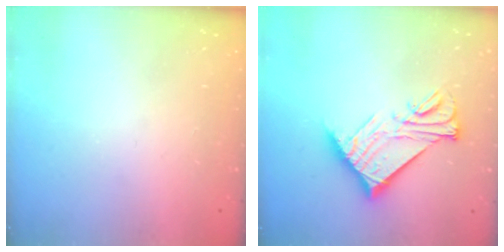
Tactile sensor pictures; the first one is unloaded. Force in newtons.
{"total": 15.4, "press": 15.4, "slide": 0.4}